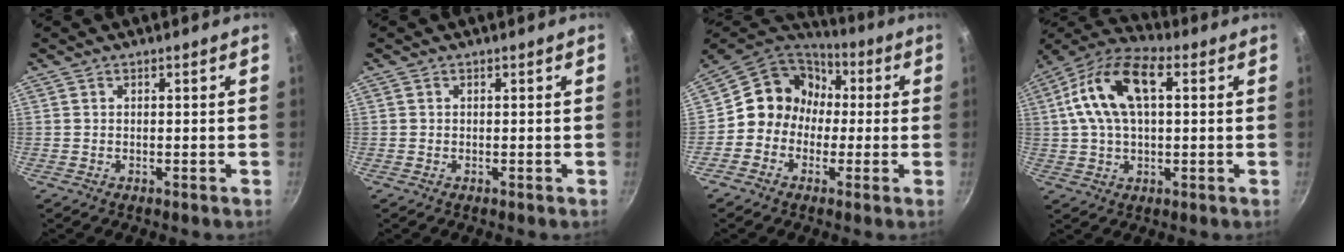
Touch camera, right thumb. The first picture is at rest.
{"total": 0.0}
{"total": 12.2, "force": [0.0, 11.1, 5.0], "torque": [-0.038, 0.042, -0.022]}
{"total": 16.1, "force": [3.5, 8.6, 13.1], "torque": [-0.235, 0.024, 0.048]}